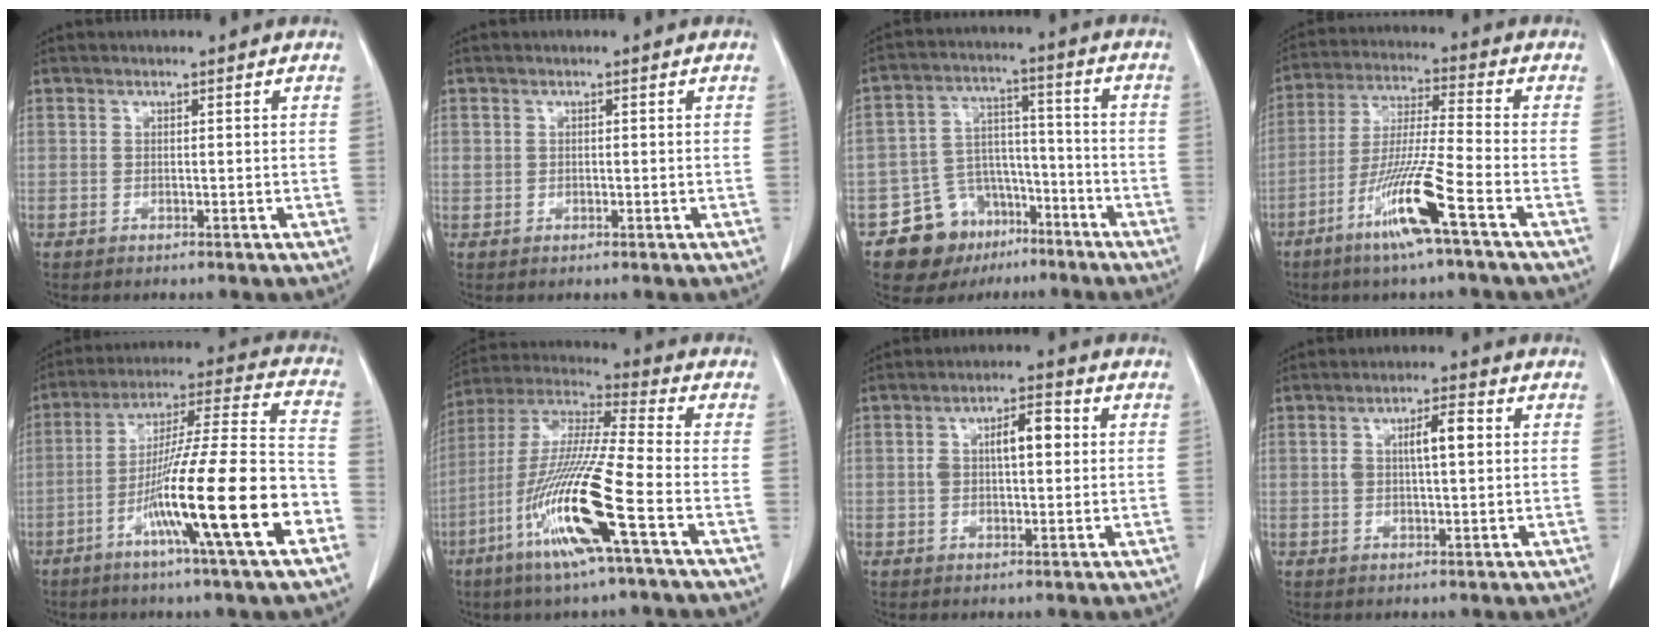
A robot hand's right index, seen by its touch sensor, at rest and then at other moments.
{"total": 1.0, "force": [0.2, 0.9, 0.4], "torque": [-0.006, 0.007, 0.006]}
{"total": 11.3, "force": [-6.9, 8.1, 3.9], "torque": [-0.063, 0.040, -0.103]}
{"total": 11.8, "force": [-6.0, -0.8, 10.1], "torque": [-0.198, -0.017, -0.118]}
{"total": 20.2, "force": [-8.1, -0.2, 18.6], "torque": [-0.303, -0.017, -0.141]}
{"total": 16.9, "force": [-6.7, 0.0, 15.5], "torque": [-0.321, -0.021, -0.134]}
{"total": 6.6, "force": [1.1, 2.6, 6.0], "torque": [-0.105, 0.021, 0.021]}
{"total": 5.1, "force": [1.1, 1.2, 4.9], "torque": [-0.086, 0.011, 0.019]}